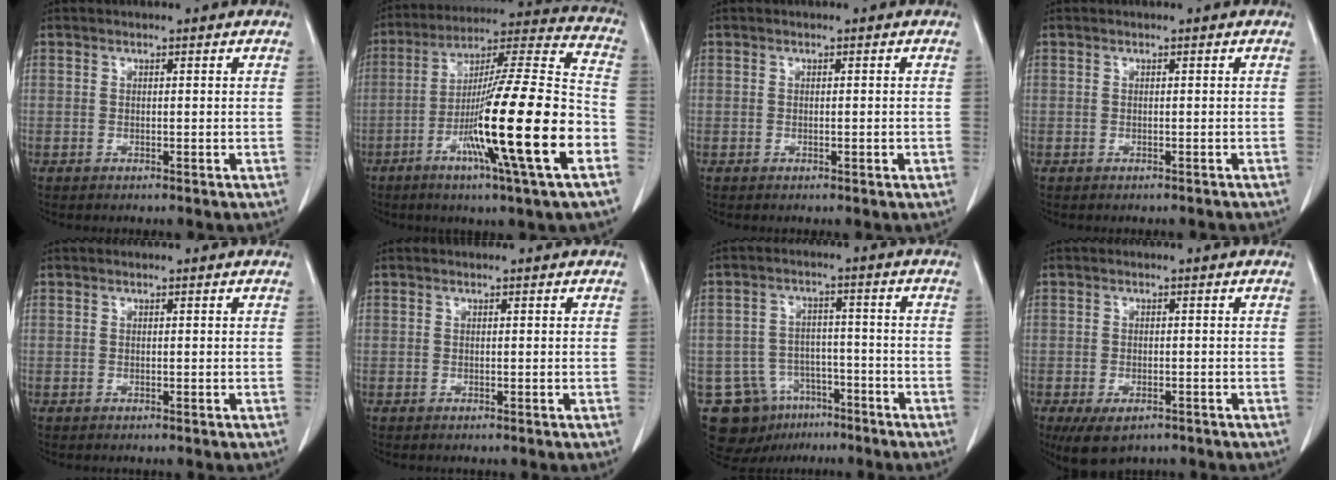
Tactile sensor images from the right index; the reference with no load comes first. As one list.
[{"total": 22.4, "force": [-7.9, -0.3, 20.9], "torque": [-0.339, -0.022, -0.141]}, {"total": 0.7, "force": [-0.2, 0.1, 0.6], "torque": [-0.012, -0.002, 0.001]}, {"total": 1.1, "force": [-1.0, 0.4, 0.0], "torque": [-0.005, 0.000, -0.016]}, {"total": 0.0}, {"total": 0.0}, {"total": 10.5, "force": [-6.2, 7.9, 3.0], "torque": [-0.057, 0.022, -0.087]}, {"total": 5.5, "force": [-3.6, 2.6, 3.2], "torque": [-0.060, -0.011, -0.052]}]